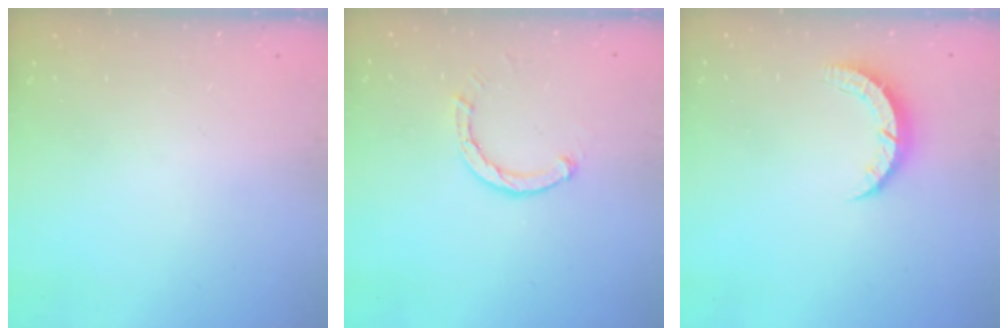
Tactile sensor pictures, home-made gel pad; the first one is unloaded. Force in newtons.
{"total": 2.6, "press": 2.6, "slide": 0.1}
{"total": 4.4, "press": 4.4, "slide": 0.5}